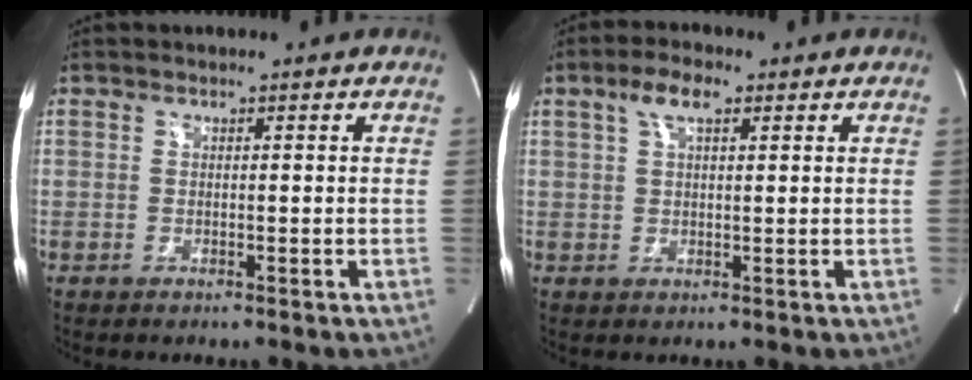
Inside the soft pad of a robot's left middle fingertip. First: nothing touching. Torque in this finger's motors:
{"motor_torque": [0.18, 0.03, 0.02, 0.04]}